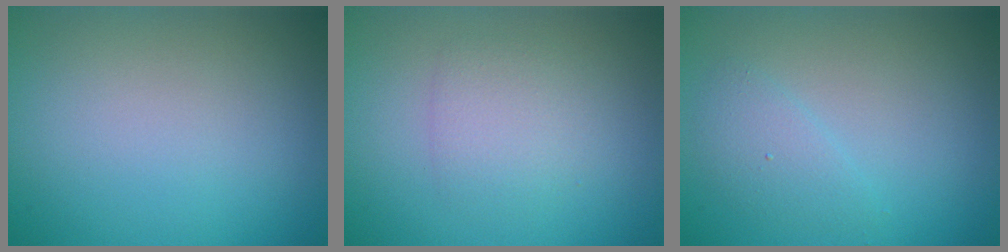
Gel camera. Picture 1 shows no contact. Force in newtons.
{"total": 2.3, "press": 2.3, "slide": 0.1}
{"total": 1.7, "press": 1.7, "slide": 0.2}